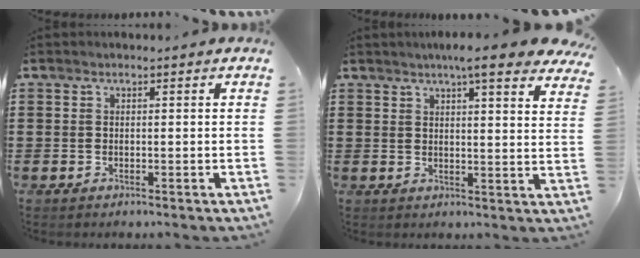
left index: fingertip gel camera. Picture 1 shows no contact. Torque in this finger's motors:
{"motor_torque": [1.08, -1.06, 0.65, 0.13]}